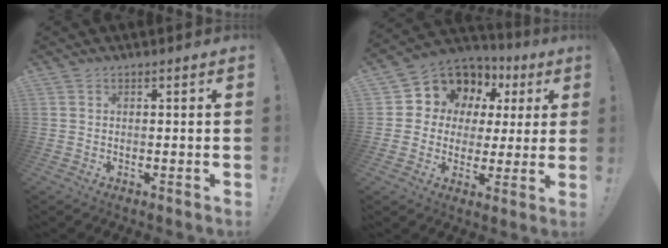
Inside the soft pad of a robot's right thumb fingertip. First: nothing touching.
{"total": 9.9, "force": [5.2, 7.8, 3.2], "torque": [-0.053, -0.043, 0.105]}